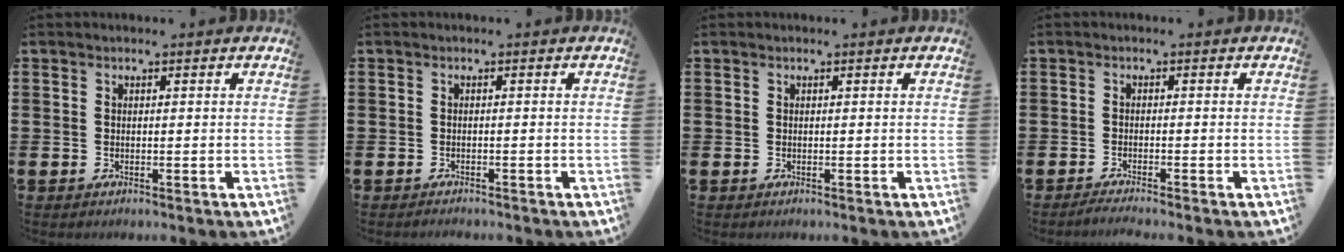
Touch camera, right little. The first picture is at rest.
{"total": 0.5, "force": [-0.5, 0.0, -0.1], "torque": [-0.001, -0.001, -0.011]}
{"total": 0.0}
{"total": 1.1, "force": [-1.0, -0.1, 0.5], "torque": [-0.008, -0.002, -0.019]}